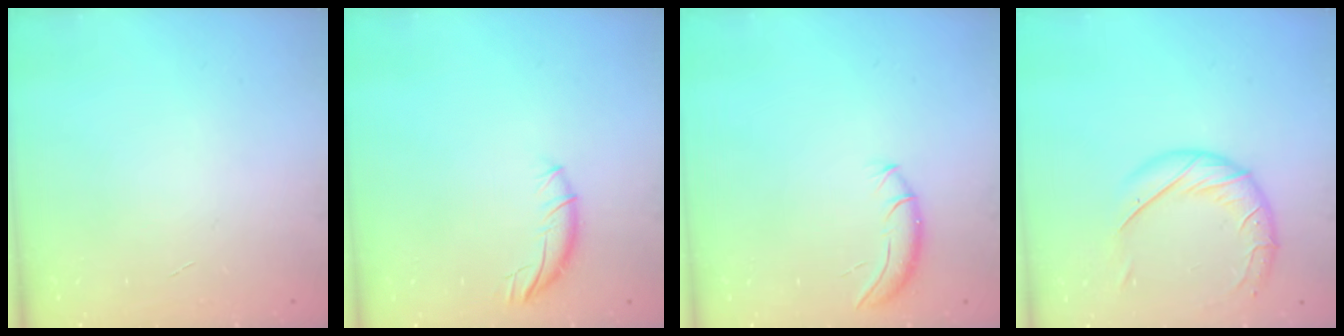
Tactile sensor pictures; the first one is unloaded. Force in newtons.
{"total": 6.6, "press": 6.6, "slide": 0.5}
{"total": 7.3, "press": 7.3, "slide": 0.2}
{"total": 13.0, "press": 12.9, "slide": 1.4}